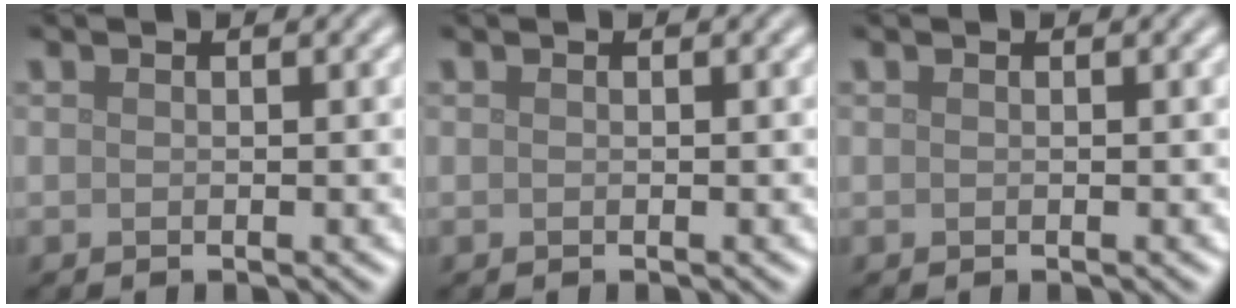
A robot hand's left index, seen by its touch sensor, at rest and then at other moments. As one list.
[{"total": 0.0}, {"total": 0.0}]